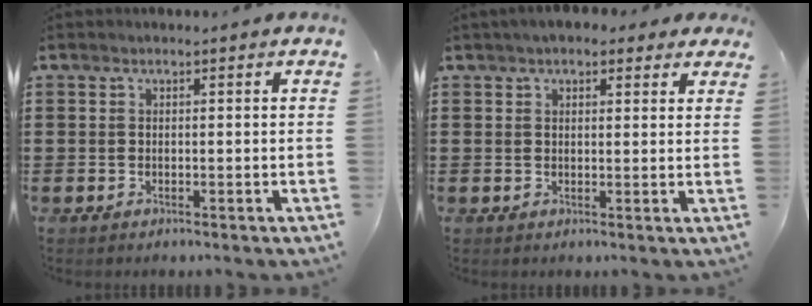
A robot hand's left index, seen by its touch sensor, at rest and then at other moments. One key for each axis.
{"total": 3.1, "fx": 2.3, "fy": 1.8, "fz": 1.0, "tx": -0.022, "ty": 0.004, "tz": 0.038}